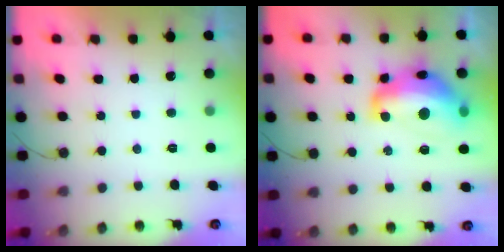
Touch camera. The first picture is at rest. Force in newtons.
{"total": 17.5, "press": 17.5, "slide": 1.4}